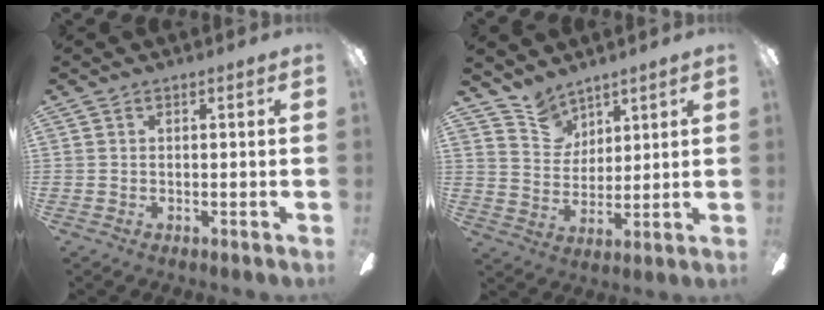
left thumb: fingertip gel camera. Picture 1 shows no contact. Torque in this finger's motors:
{"motor_torque": [0.05, -0.07, -0.33, -0.40, 0.01]}